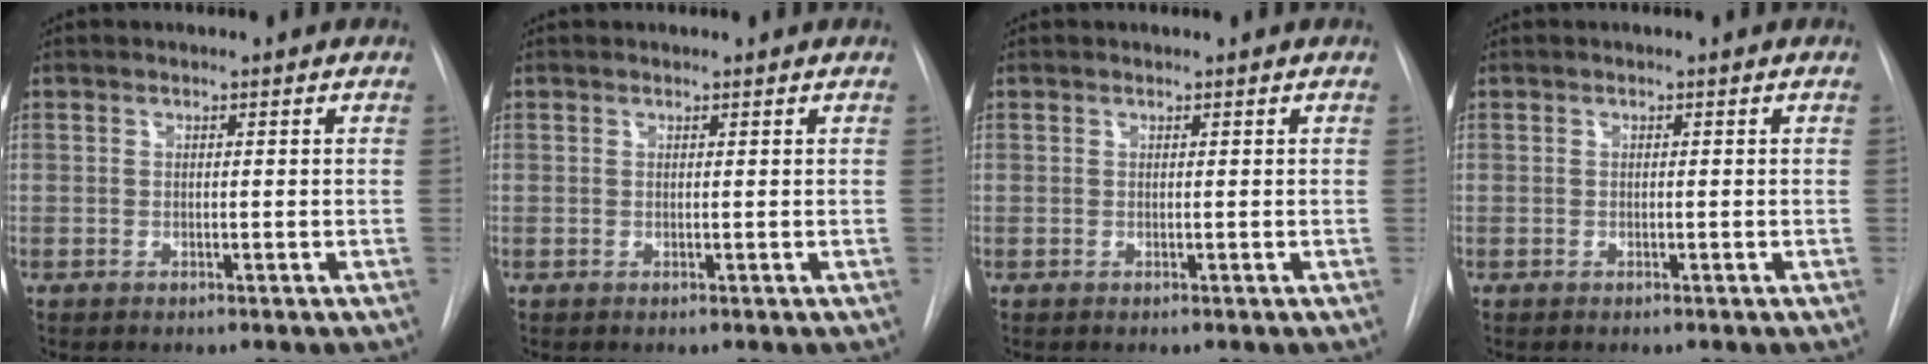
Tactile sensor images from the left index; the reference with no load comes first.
{"total": 0.8, "force": [0.8, 0.1, 0.0], "torque": [-0.004, 0.016, 0.017]}
{"total": 0.0}
{"total": 0.0}